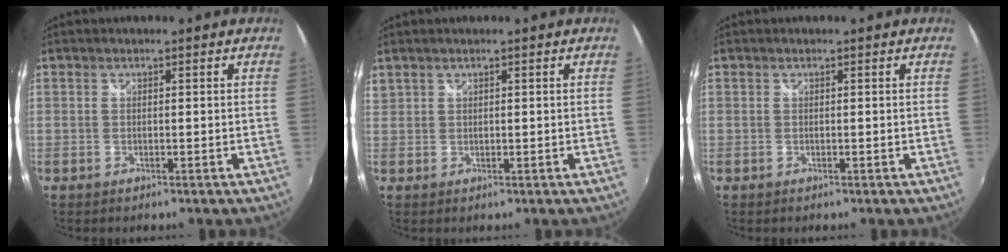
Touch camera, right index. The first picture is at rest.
{"total": 2.0, "force": [1.5, 1.1, 0.6], "torque": [-0.005, 0.003, 0.031]}
{"total": 0.0}